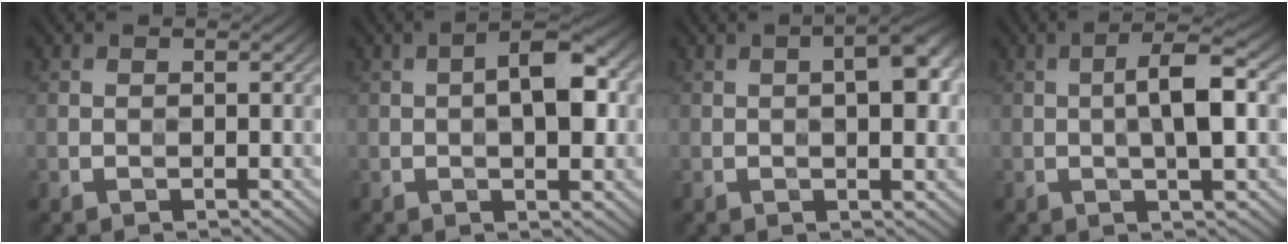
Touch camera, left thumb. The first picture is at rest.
{"total": 6.8, "force": [0.5, 2.7, 6.2], "torque": [-0.088, 0.014, -0.002]}
{"total": 5.9, "force": [0.9, 1.9, 5.5], "torque": [-0.075, 0.010, 0.011]}
{"total": 5.9, "force": [0.2, 1.3, 5.8], "torque": [-0.099, 0.012, -0.003]}